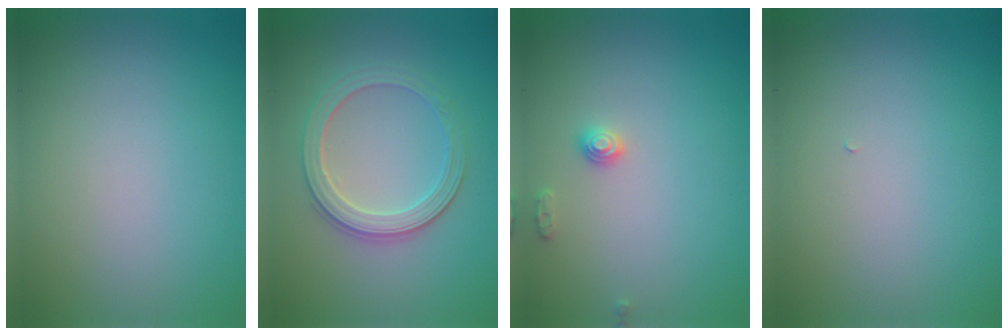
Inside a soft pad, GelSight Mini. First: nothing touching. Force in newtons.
{"total": 3.9, "press": 3.3, "slide": 2.0}
{"total": 1.2, "press": 1.2, "slide": 0.0}
{"total": 0.0}